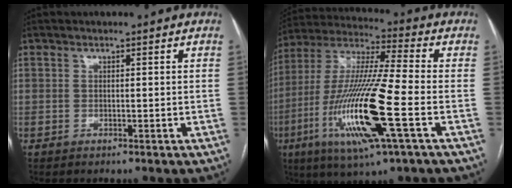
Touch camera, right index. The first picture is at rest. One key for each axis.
{"total": 19.9, "fx": -6.2, "fy": 1.3, "fz": 18.9, "tx": -0.405, "ty": -0.025, "tz": -0.117}